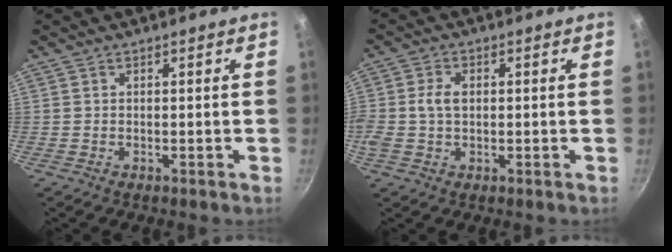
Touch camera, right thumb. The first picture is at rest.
{"total": 5.7, "force": [0.3, 3.9, 4.1], "torque": [-0.081, 0.011, -0.002]}